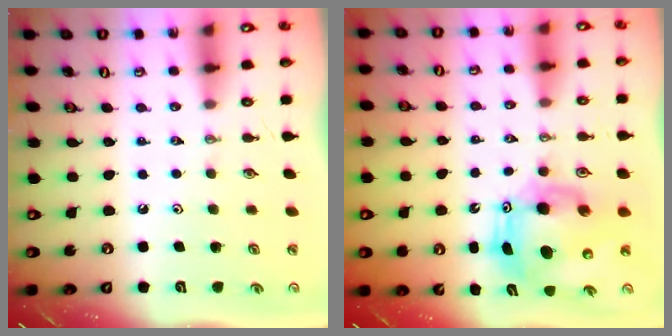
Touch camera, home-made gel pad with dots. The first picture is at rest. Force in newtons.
{"total": 11.0, "press": 10.9, "slide": 1.8}